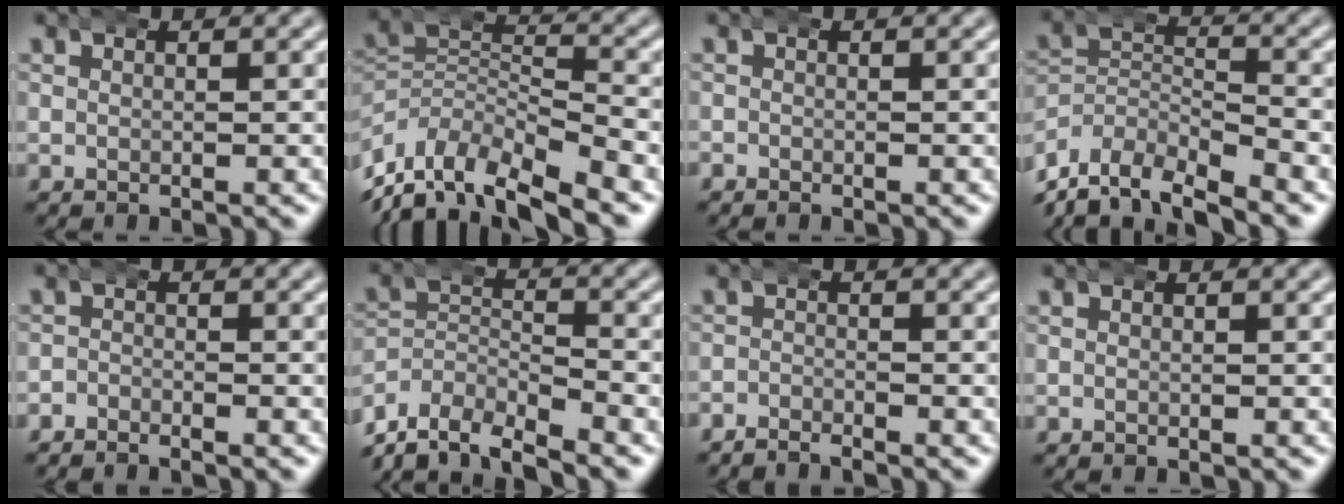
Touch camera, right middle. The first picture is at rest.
{"total": 11.1, "force": [-4.6, 7.0, 7.3], "torque": [-0.147, -0.037, -0.069]}
{"total": 0.5, "force": [-0.4, 0.3, -0.1], "torque": [0.000, -0.003, -0.010]}
{"total": 11.8, "force": [-7.1, 7.8, 5.3], "torque": [-0.103, -0.045, -0.114]}
{"total": 2.0, "force": [-1.8, 0.6, -0.2], "torque": [0.008, -0.004, -0.040]}
{"total": 10.8, "force": [-7.2, 7.0, 4.0], "torque": [-0.077, -0.040, -0.122]}
{"total": 2.2, "force": [-2.2, 0.4, -0.1], "torque": [0.007, -0.004, -0.046]}
{"total": 0.0}